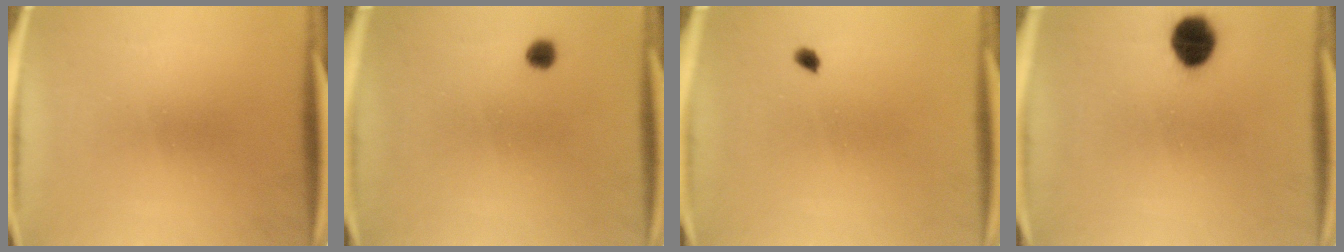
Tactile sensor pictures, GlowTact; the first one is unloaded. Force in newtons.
{"total": 1.8}
{"total": 1.1}
{"total": 7.6}